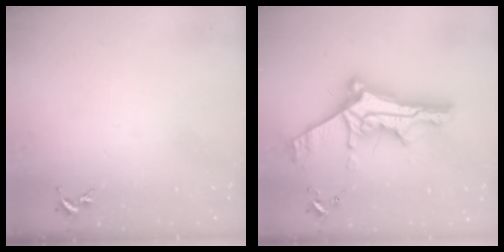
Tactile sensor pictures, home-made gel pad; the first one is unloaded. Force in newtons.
{"total": 11.7, "press": 11.6, "slide": 1.2}